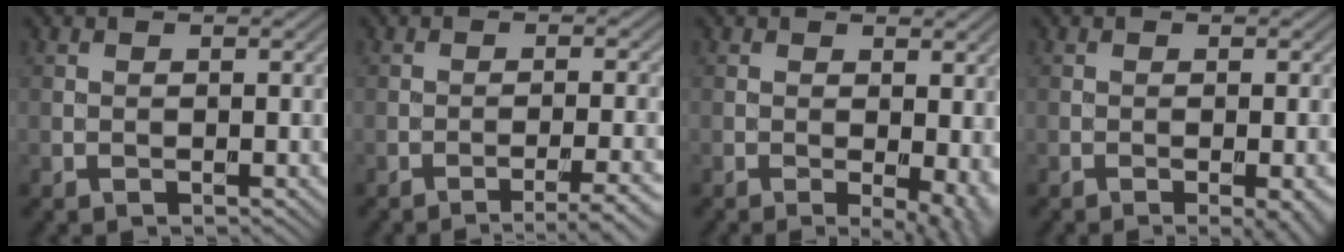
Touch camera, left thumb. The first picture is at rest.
{"total": 4.1, "force": [-2.4, 0.5, 3.3], "torque": [-0.053, 0.011, -0.043]}
{"total": 5.1, "force": [-0.6, 1.7, 4.8], "torque": [-0.063, -0.008, -0.003]}
{"total": 3.5, "force": [-1.5, 0.7, 3.1], "torque": [-0.037, 0.003, -0.021]}